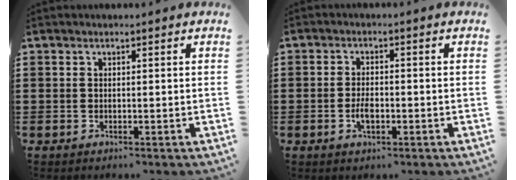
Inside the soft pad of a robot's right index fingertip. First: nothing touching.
{"total": 3.0, "force": [-0.9, 1.3, 2.5], "torque": [-0.054, 0.000, -0.018]}